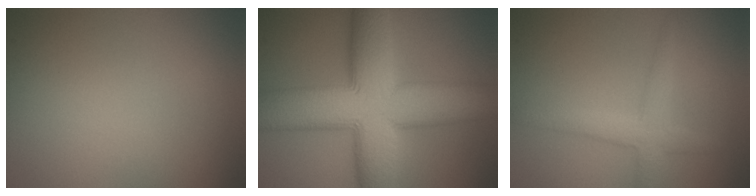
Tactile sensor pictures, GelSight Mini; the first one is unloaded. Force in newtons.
{"total": 14.1, "press": 14.1, "slide": 0.5}
{"total": 1.9, "press": 1.8, "slide": 0.3}